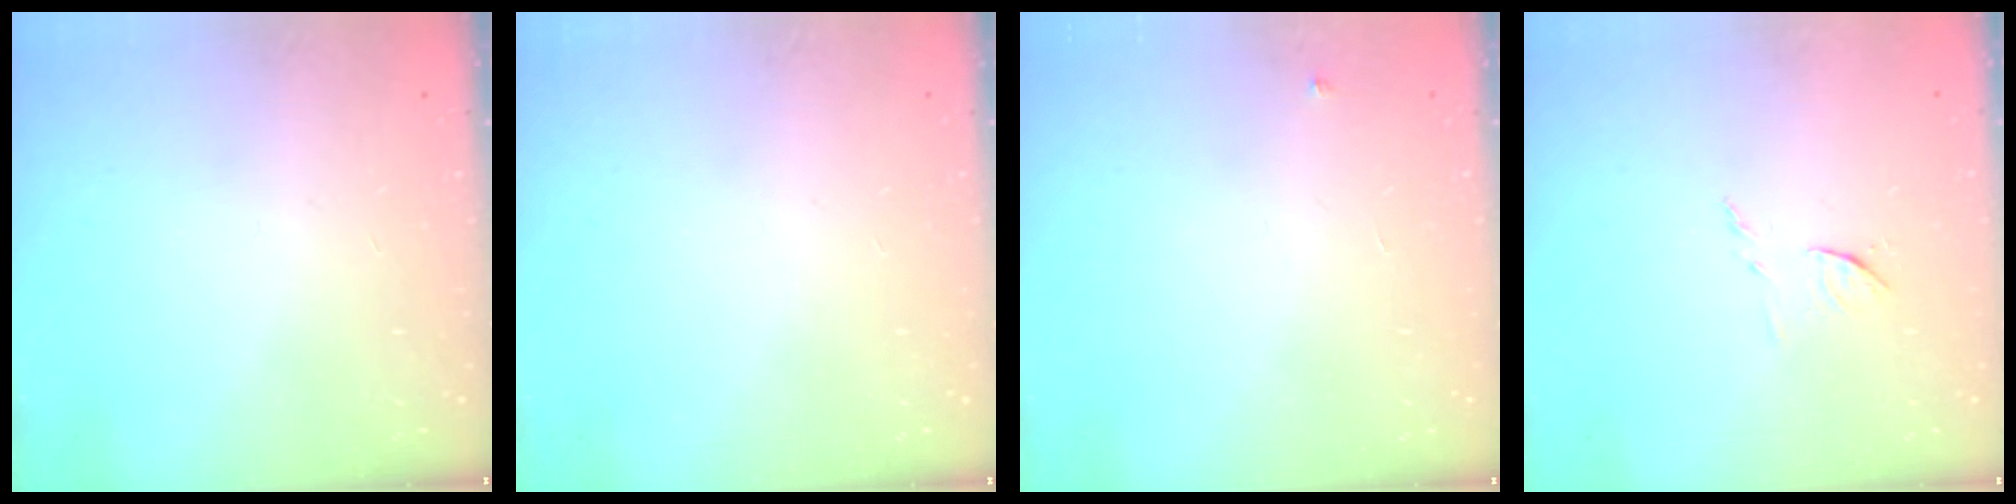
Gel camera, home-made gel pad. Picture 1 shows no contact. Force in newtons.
{"total": 0.0}
{"total": 2.7, "press": 2.7, "slide": 0.4}
{"total": 6.7, "press": 6.7, "slide": 0.5}